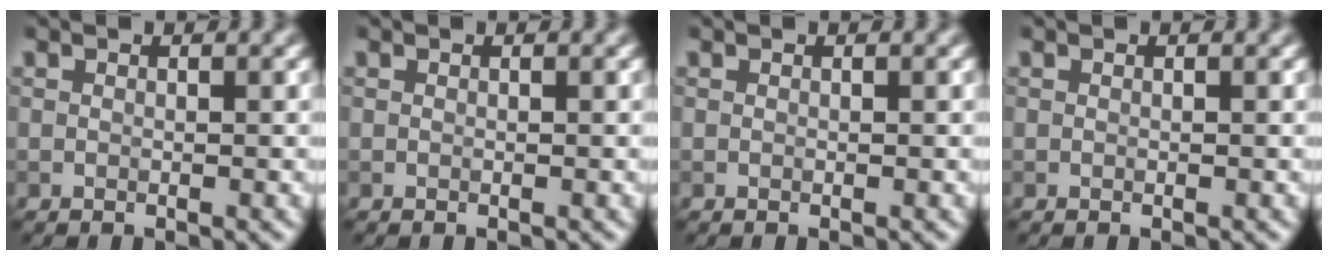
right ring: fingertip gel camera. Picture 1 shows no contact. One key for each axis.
{"total": 0.0}
{"total": 0.0}
{"total": 0.0}